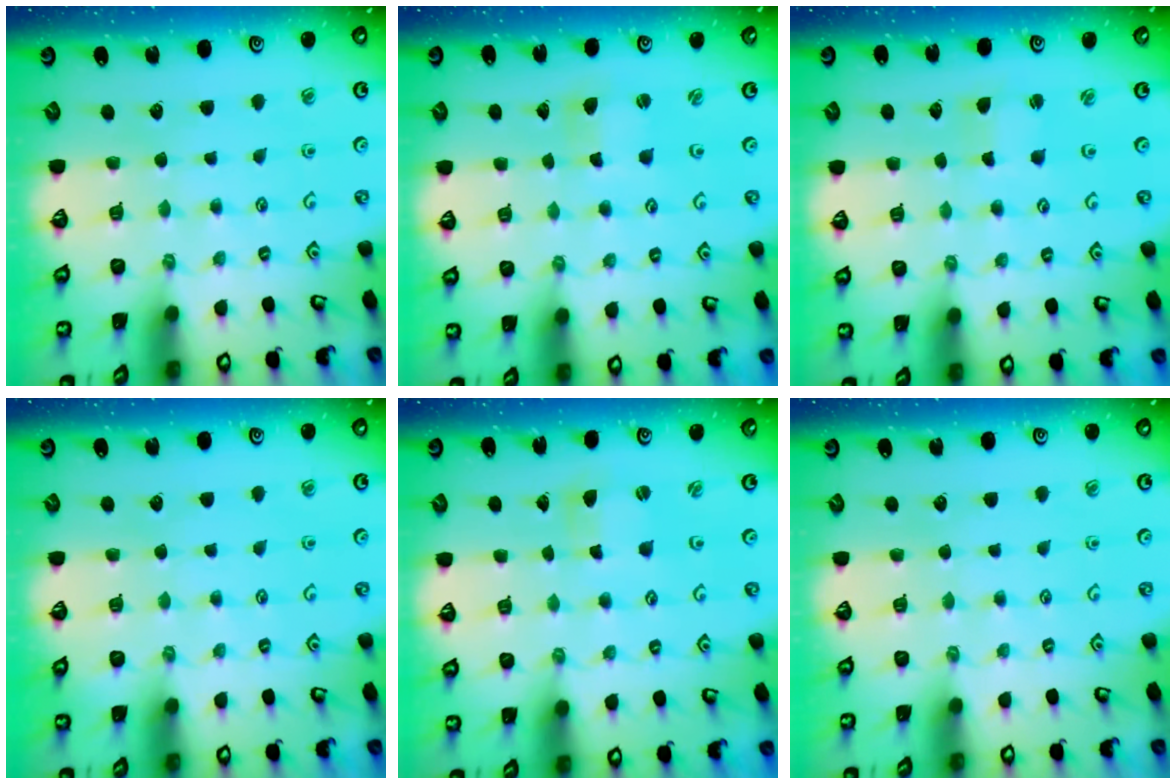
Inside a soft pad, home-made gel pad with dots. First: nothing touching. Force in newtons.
{"total": 1.6, "press": 1.5, "slide": 0.4}
{"total": 1.3, "press": 1.2, "slide": 0.1}
{"total": 0.0}
{"total": 1.0, "press": 1.0, "slide": 0.2}
{"total": 0.0}